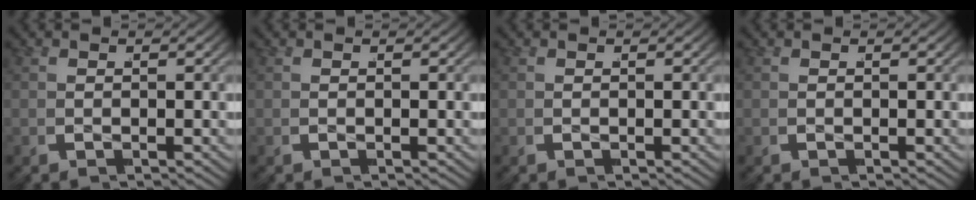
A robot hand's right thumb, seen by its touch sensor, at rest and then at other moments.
{"total": 0.0}
{"total": 0.0}
{"total": 0.0}